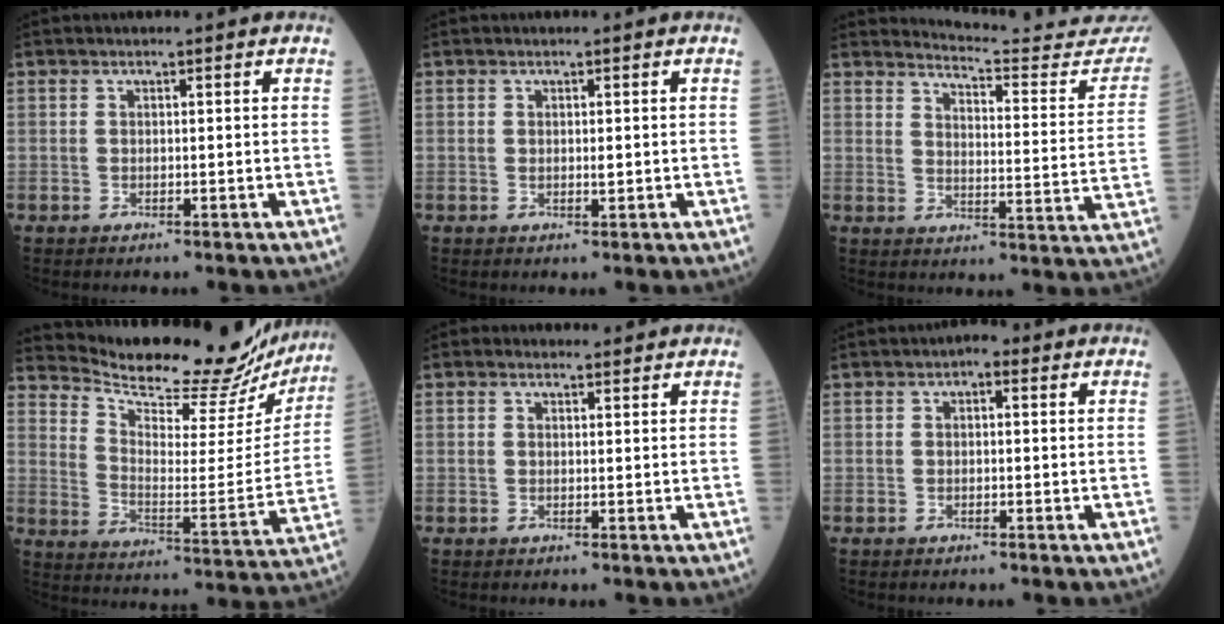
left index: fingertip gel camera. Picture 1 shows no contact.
{"total": 0.6, "force": [0.0, 0.2, 0.5], "torque": [-0.009, -0.005, -0.003]}
{"total": 18.3, "force": [18.1, 0.9, 2.6], "torque": [-0.021, -0.117, 0.194]}
{"total": 24.4, "force": [23.1, 4.2, 6.4], "torque": [-0.106, -0.075, 0.303]}
{"total": 1.4, "force": [1.2, 0.7, 0.1], "torque": [-0.005, 0.002, 0.013]}
{"total": 1.5, "force": [0.4, 0.9, 1.2], "torque": [-0.009, 0.005, -0.003]}